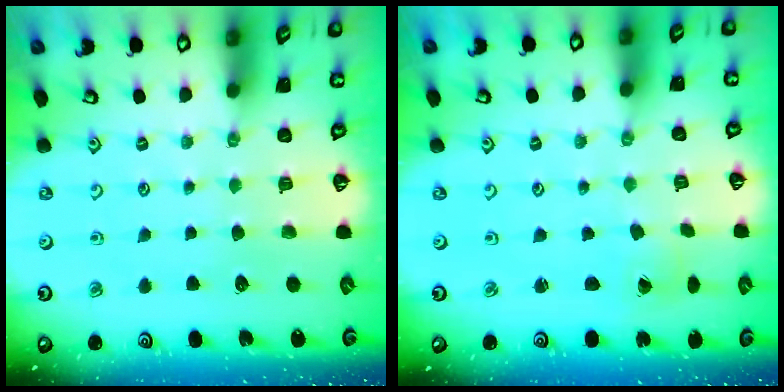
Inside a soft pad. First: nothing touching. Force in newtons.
{"total": 1.0, "press": 1.0, "slide": 0.0}